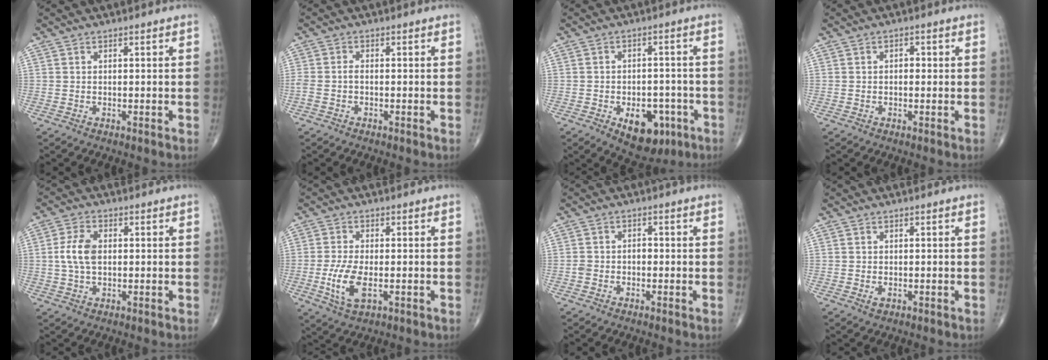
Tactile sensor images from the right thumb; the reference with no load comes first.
{"total": 1.8, "force": [-0.4, 0.9, 1.5], "torque": [-0.039, 0.006, -0.010]}
{"total": 10.5, "force": [-4.6, 6.3, 7.0], "torque": [-0.066, 0.021, -0.053]}
{"total": 1.4, "force": [0.1, 0.9, 1.1], "torque": [-0.014, 0.003, -0.001]}
{"total": 6.0, "force": [0.4, 3.6, 4.7], "torque": [-0.101, 0.007, 0.004]}
{"total": 7.2, "force": [-1.7, 3.2, 6.2], "torque": [-0.134, -0.006, -0.028]}
{"total": 2.1, "force": [-0.6, 1.6, 1.3], "torque": [-0.019, 0.011, -0.012]}
{"total": 1.0, "force": [-0.2, 0.7, 0.7], "torque": [-0.013, -0.002, -0.002]}